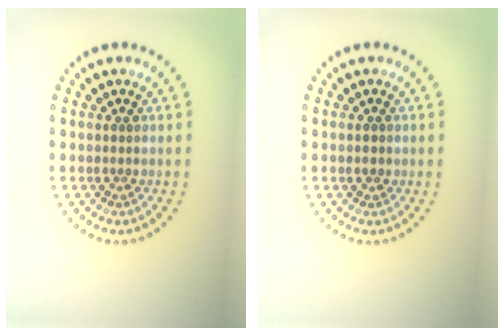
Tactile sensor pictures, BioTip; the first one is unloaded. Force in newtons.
{"total": 1.0, "press": 1.0, "slide": 0.2}